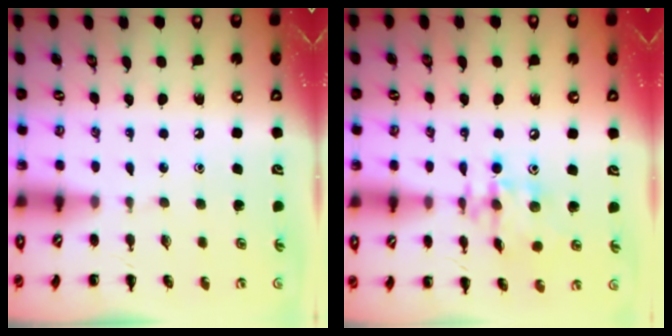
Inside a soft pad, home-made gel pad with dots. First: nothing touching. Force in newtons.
{"total": 11.9, "press": 11.8, "slide": 1.5}